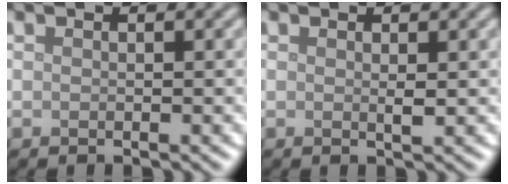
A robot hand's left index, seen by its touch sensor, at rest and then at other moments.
{"total": 0.7, "force": [0.2, 0.1, 0.7], "torque": [-0.012, -0.002, 0.002]}